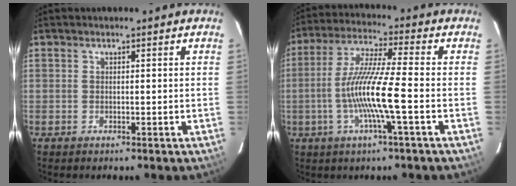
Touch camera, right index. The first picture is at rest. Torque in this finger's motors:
{"motor_torque": [1.56, 0.00, 0.88, 0.21]}